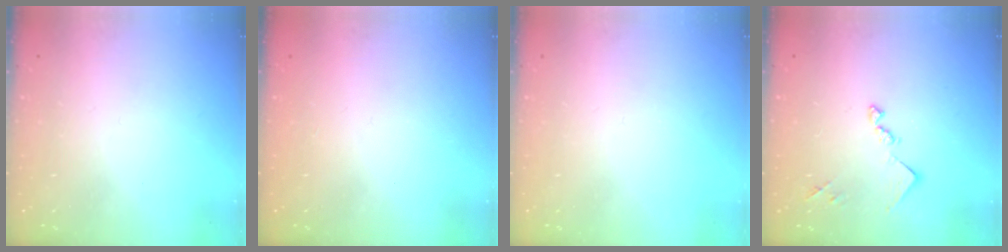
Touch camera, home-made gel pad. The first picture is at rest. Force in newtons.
{"total": 1.0, "press": 0.9, "slide": 0.4}
{"total": 0.0}
{"total": 11.0, "press": 11.0, "slide": 0.5}